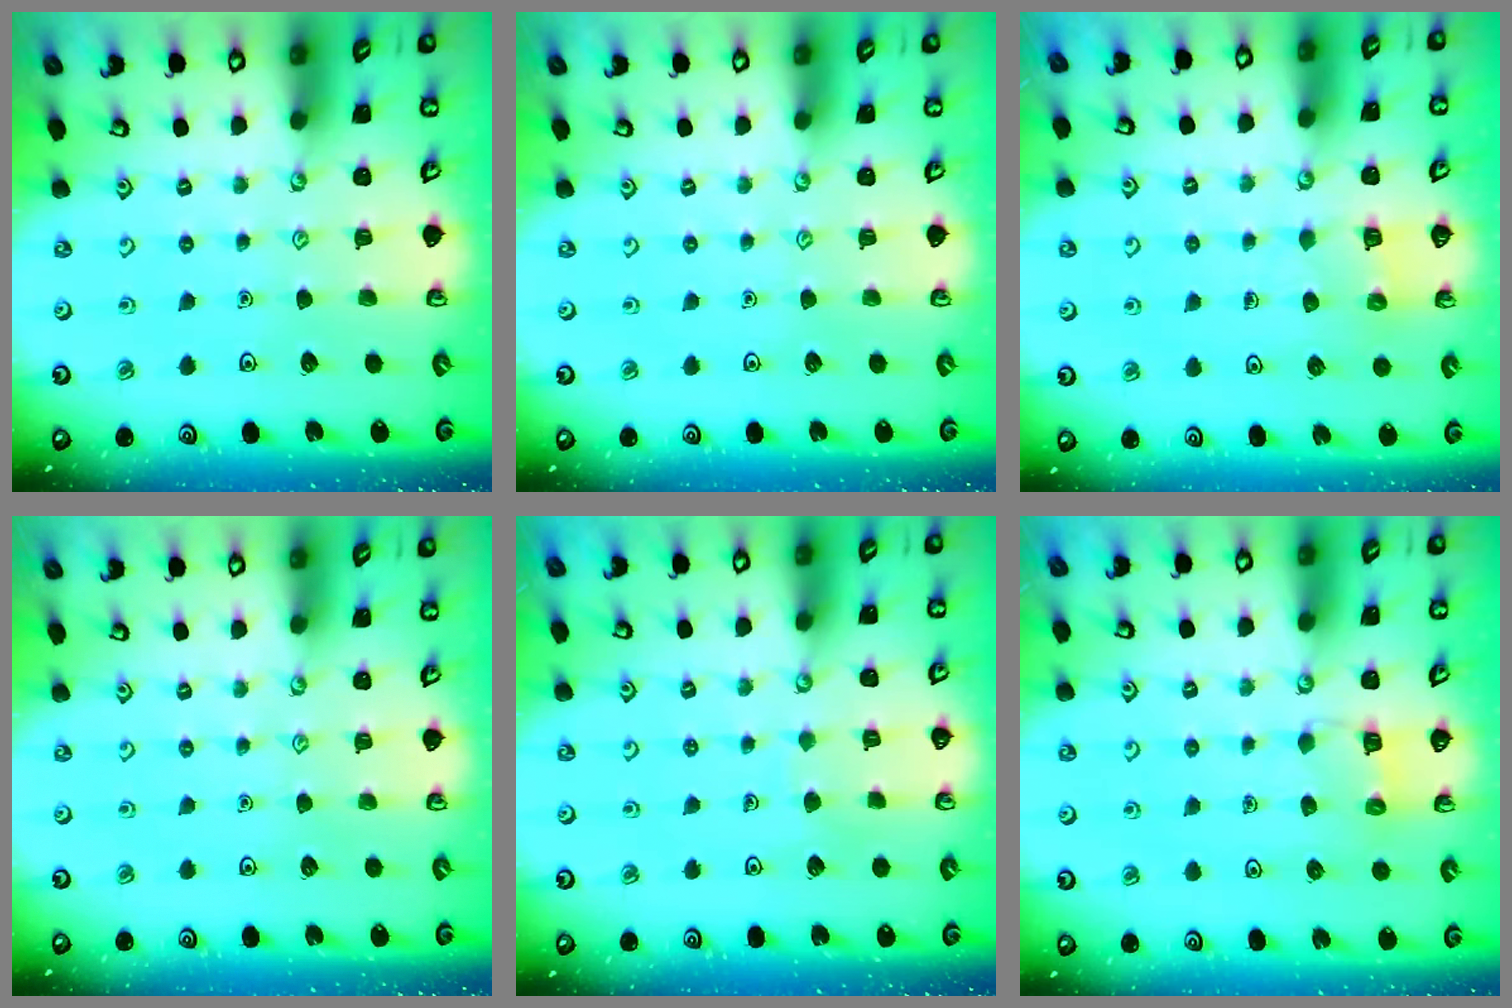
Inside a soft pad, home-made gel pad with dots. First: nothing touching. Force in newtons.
{"total": 0.0}
{"total": 4.8, "press": 4.8, "slide": 0.3}
{"total": 0.0}
{"total": 2.7, "press": 2.7, "slide": 0.1}
{"total": 4.5, "press": 4.5, "slide": 0.4}